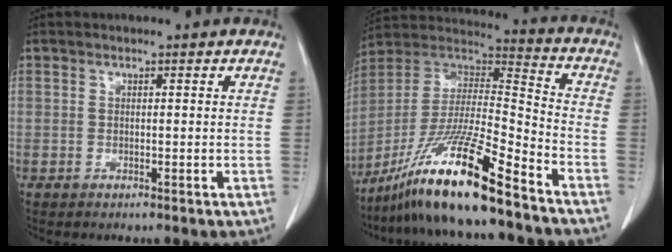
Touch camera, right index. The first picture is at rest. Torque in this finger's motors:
{"motor_torque": [1.10, -1.04, 0.98, 0.21]}